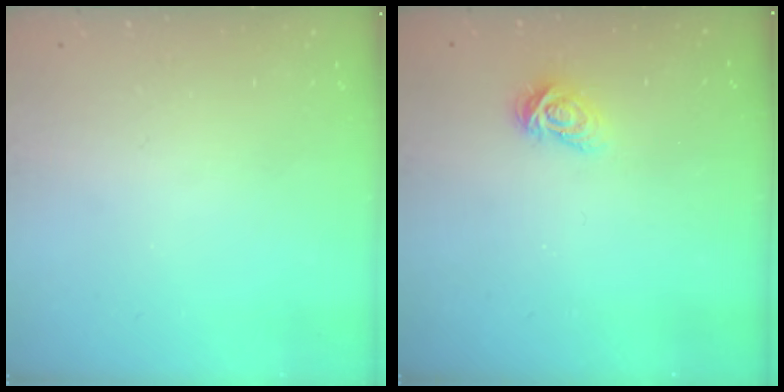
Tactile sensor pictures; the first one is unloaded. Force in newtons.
{"total": 5.0, "press": 4.9, "slide": 0.7}